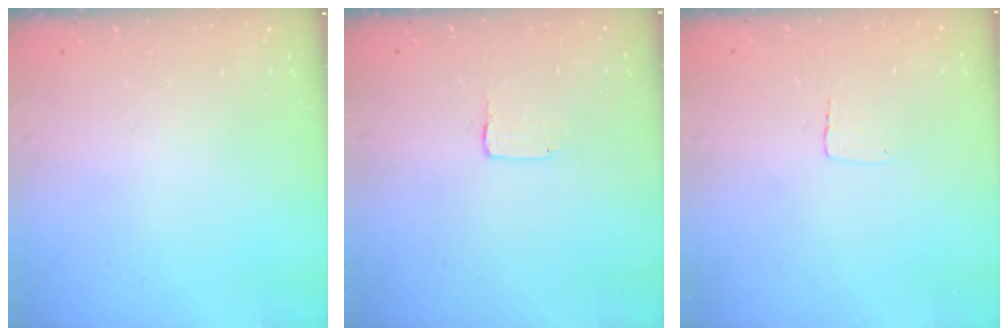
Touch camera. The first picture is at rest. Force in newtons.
{"total": 1.0, "press": 1.0, "slide": 0.1}
{"total": 2.6, "press": 2.6, "slide": 0.1}